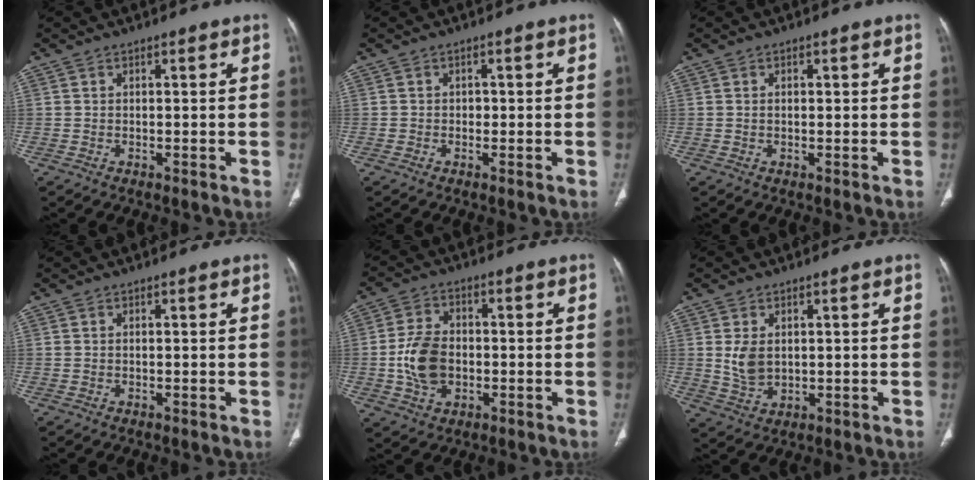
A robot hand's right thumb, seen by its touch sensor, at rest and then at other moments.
{"total": 1.0, "force": [-0.1, 1.0, 0.4], "torque": [0.002, 0.005, -0.001]}
{"total": 0.7, "force": [0.2, 0.4, 0.5], "torque": [-0.010, 0.004, 0.002]}
{"total": 0.0}
{"total": 9.4, "force": [-1.3, 6.7, 6.5], "torque": [-0.111, 0.010, -0.024]}
{"total": 5.0, "force": [0.9, 3.4, 3.5], "torque": [-0.060, -0.011, 0.027]}